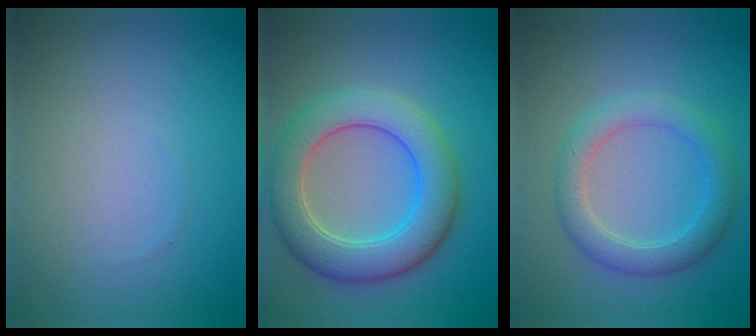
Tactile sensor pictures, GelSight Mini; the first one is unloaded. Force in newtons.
{"total": 6.7, "press": 6.7, "slide": 0.2}
{"total": 3.6, "press": 3.6, "slide": 0.0}